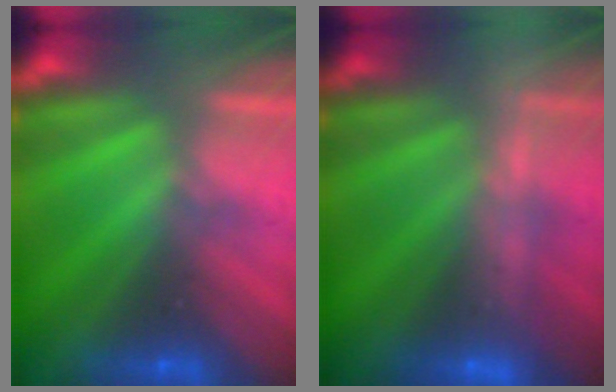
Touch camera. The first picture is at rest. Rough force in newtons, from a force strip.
{"total": 2.2}